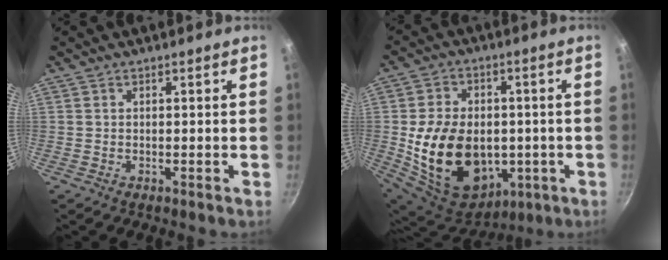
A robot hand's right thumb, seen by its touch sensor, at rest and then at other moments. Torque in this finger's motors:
{"motor_torque": [-0.68, 2.01, 0.19, 0.16, 0.55]}